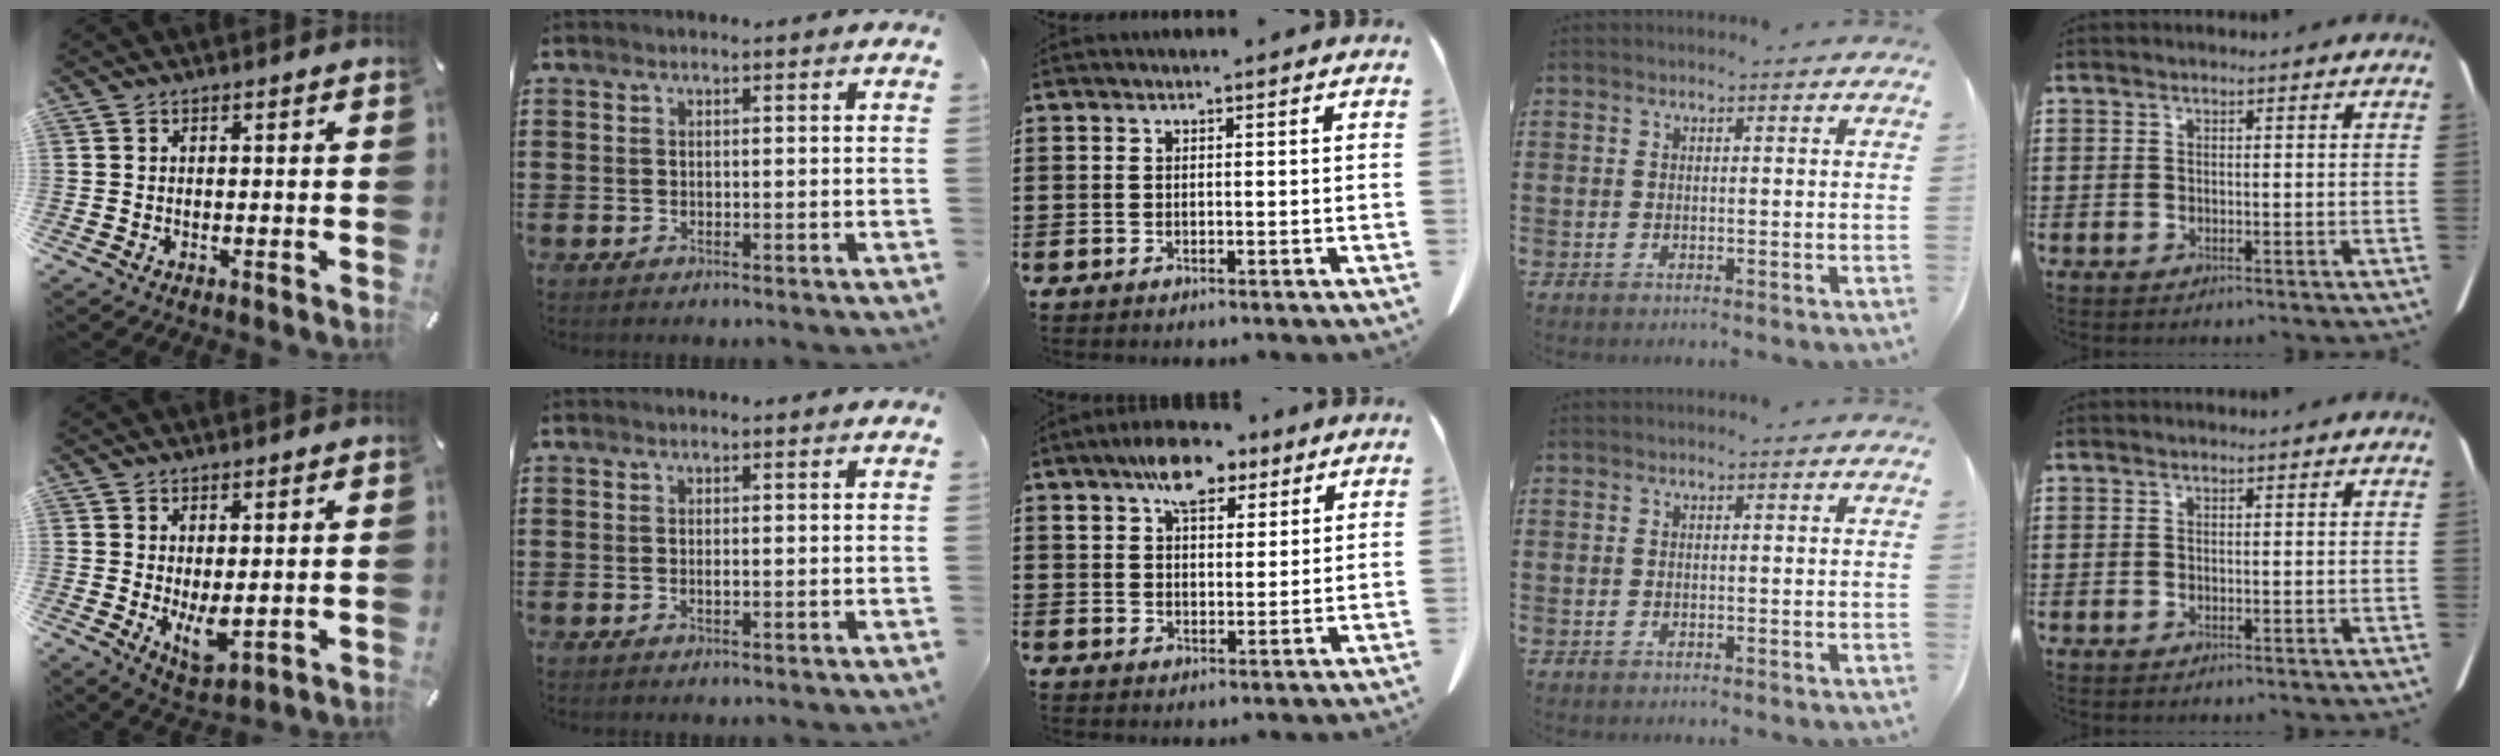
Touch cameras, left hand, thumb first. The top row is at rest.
{"thumb": {"total": 6.4, "force": [0.4, 3.0, 5.7], "torque": [-0.100, -0.020, 0.007]}, "index": {"total": 0.6, "force": [-0.1, 0.1, 0.6], "torque": [-0.012, -0.003, -0.001]}, "middle": {"total": 8.3, "force": [6.0, 3.9, 4.3], "torque": [-0.073, -0.010, 0.104]}}